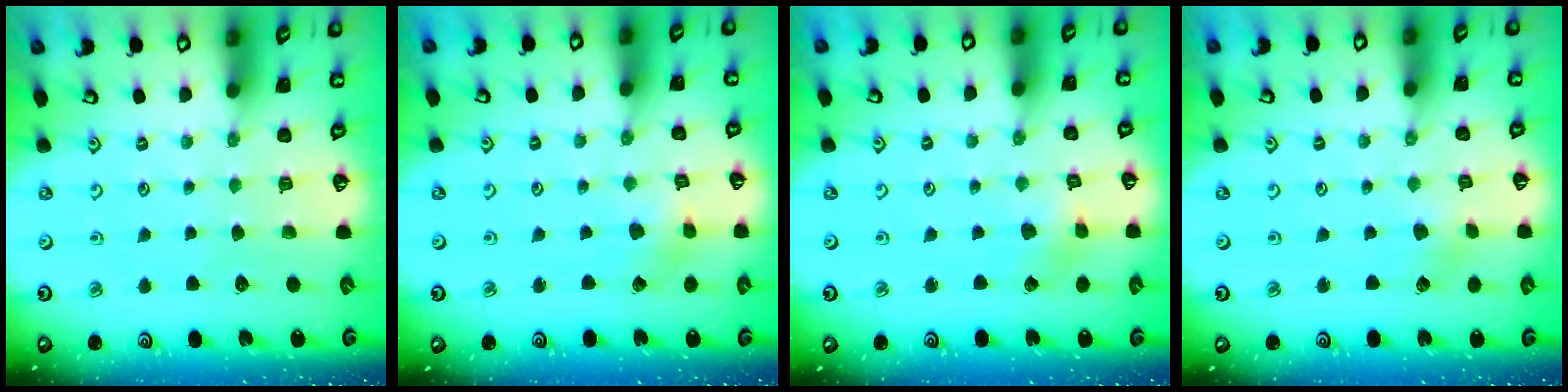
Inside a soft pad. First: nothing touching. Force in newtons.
{"total": 2.9, "press": 2.9, "slide": 0.3}
{"total": 2.9, "press": 2.9, "slide": 0.3}
{"total": 2.4, "press": 2.4, "slide": 0.3}